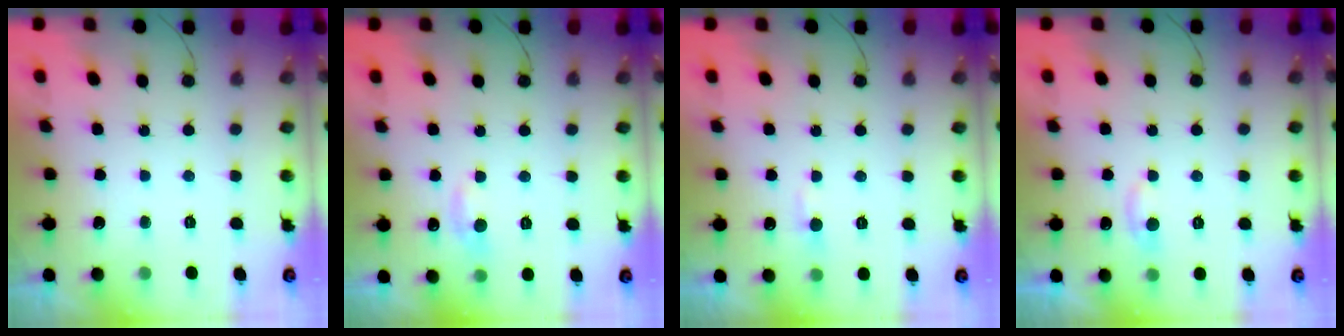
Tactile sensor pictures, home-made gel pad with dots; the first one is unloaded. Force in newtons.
{"total": 5.0, "press": 4.9, "slide": 0.6}
{"total": 3.8, "press": 3.8, "slide": 0.4}
{"total": 4.2, "press": 4.2, "slide": 0.6}